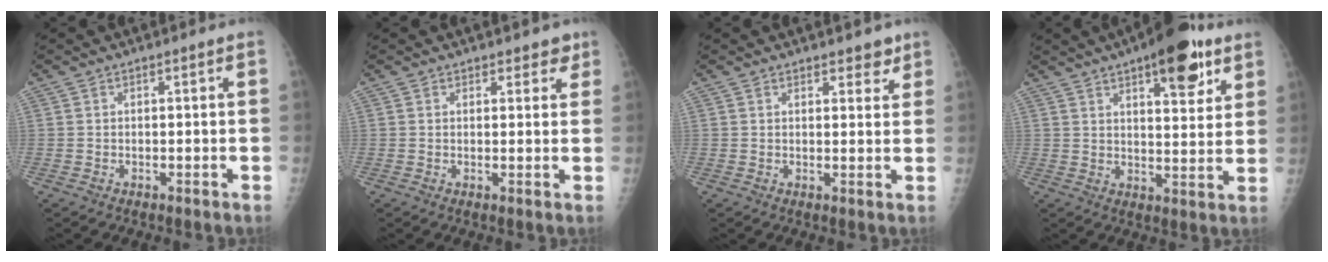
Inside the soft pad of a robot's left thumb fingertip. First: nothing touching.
{"total": 2.6, "force": [1.9, 1.6, 0.6], "torque": [0.024, -0.008, 0.018]}
{"total": 3.1, "force": [2.4, 1.6, 1.2], "torque": [0.008, -0.013, 0.030]}
{"total": 14.2, "force": [8.1, 5.2, 10.4], "torque": [-0.112, -0.031, 0.112]}